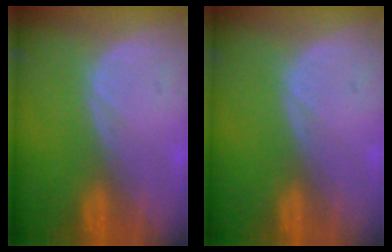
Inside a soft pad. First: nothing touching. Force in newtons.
{"total": 0.0}